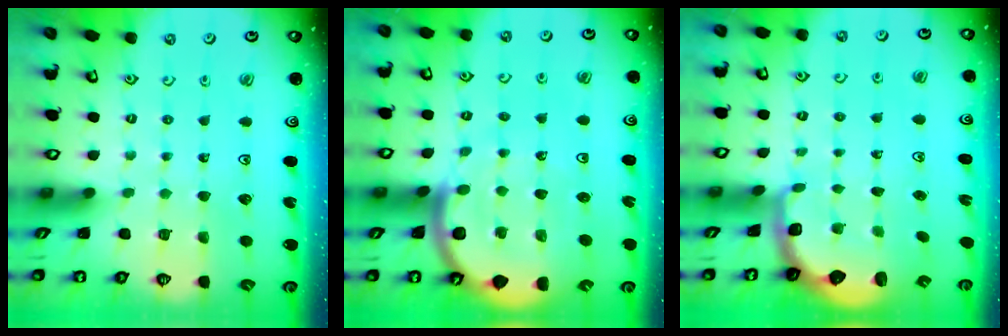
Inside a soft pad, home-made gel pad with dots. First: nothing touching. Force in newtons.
{"total": 9.3, "press": 9.2, "slide": 1.2}
{"total": 2.5, "press": 1.9, "slide": 1.7}